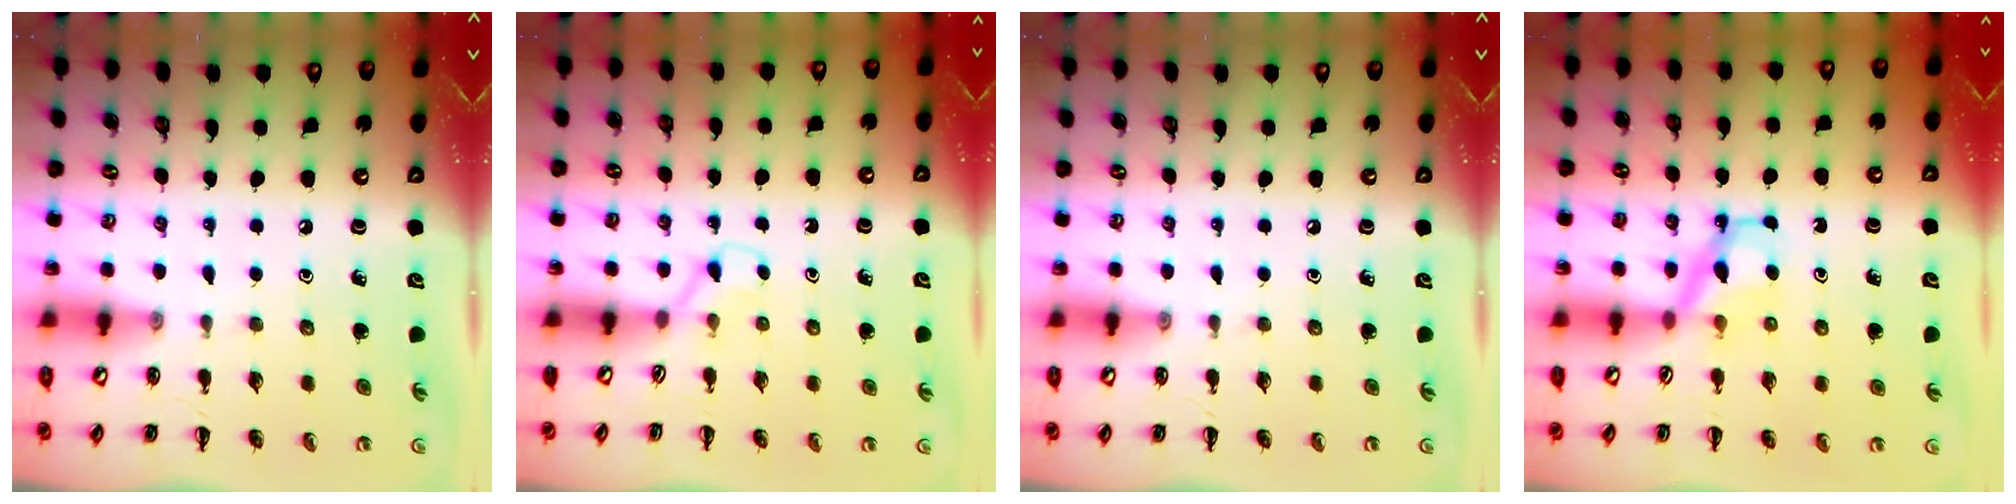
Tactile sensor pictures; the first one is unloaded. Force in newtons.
{"total": 2.9, "press": 2.7, "slide": 1.0}
{"total": 0.0}
{"total": 4.1, "press": 4.0, "slide": 0.8}